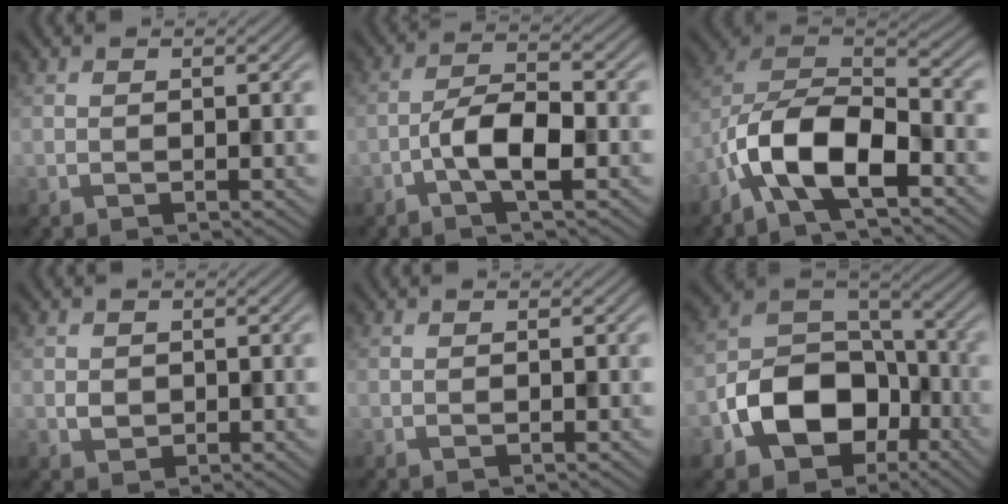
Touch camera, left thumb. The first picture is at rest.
{"total": 5.6, "force": [-2.2, 1.8, 4.8], "torque": [-0.094, 0.011, -0.051]}
{"total": 11.8, "force": [-5.9, 5.1, 8.9], "torque": [-0.174, -0.003, -0.129]}
{"total": 1.4, "force": [0.2, 1.3, 0.5], "torque": [-0.011, -0.005, 0.002]}
{"total": 0.0}
{"total": 12.2, "force": [-5.0, 8.6, 7.2], "torque": [-0.150, -0.015, -0.103]}